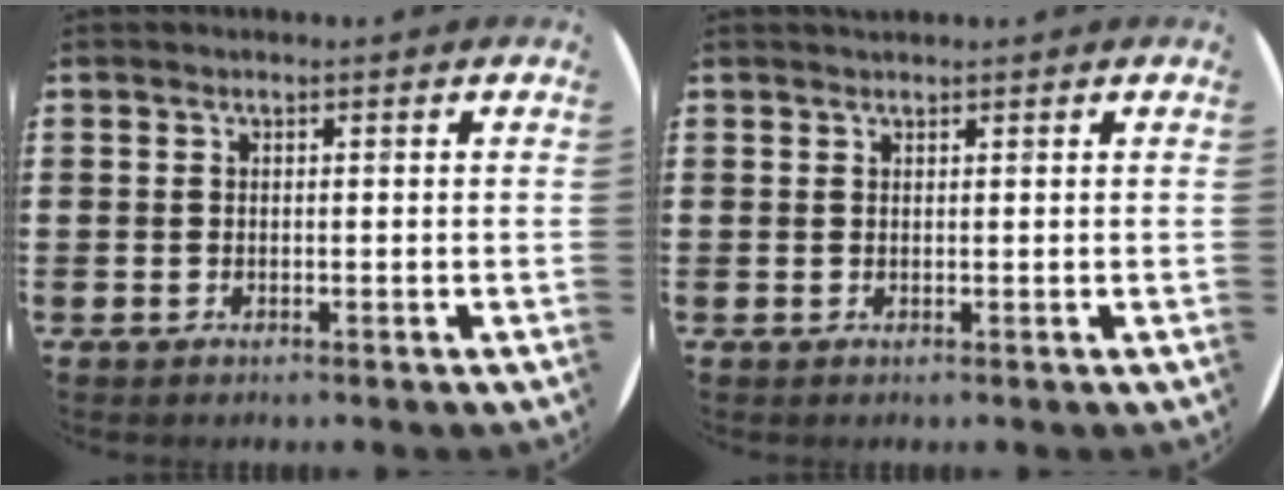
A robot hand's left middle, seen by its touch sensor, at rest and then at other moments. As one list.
[{"total": 0.6, "force": [0.6, 0.0, 0.0], "torque": [0.000, 0.001, 0.011]}]